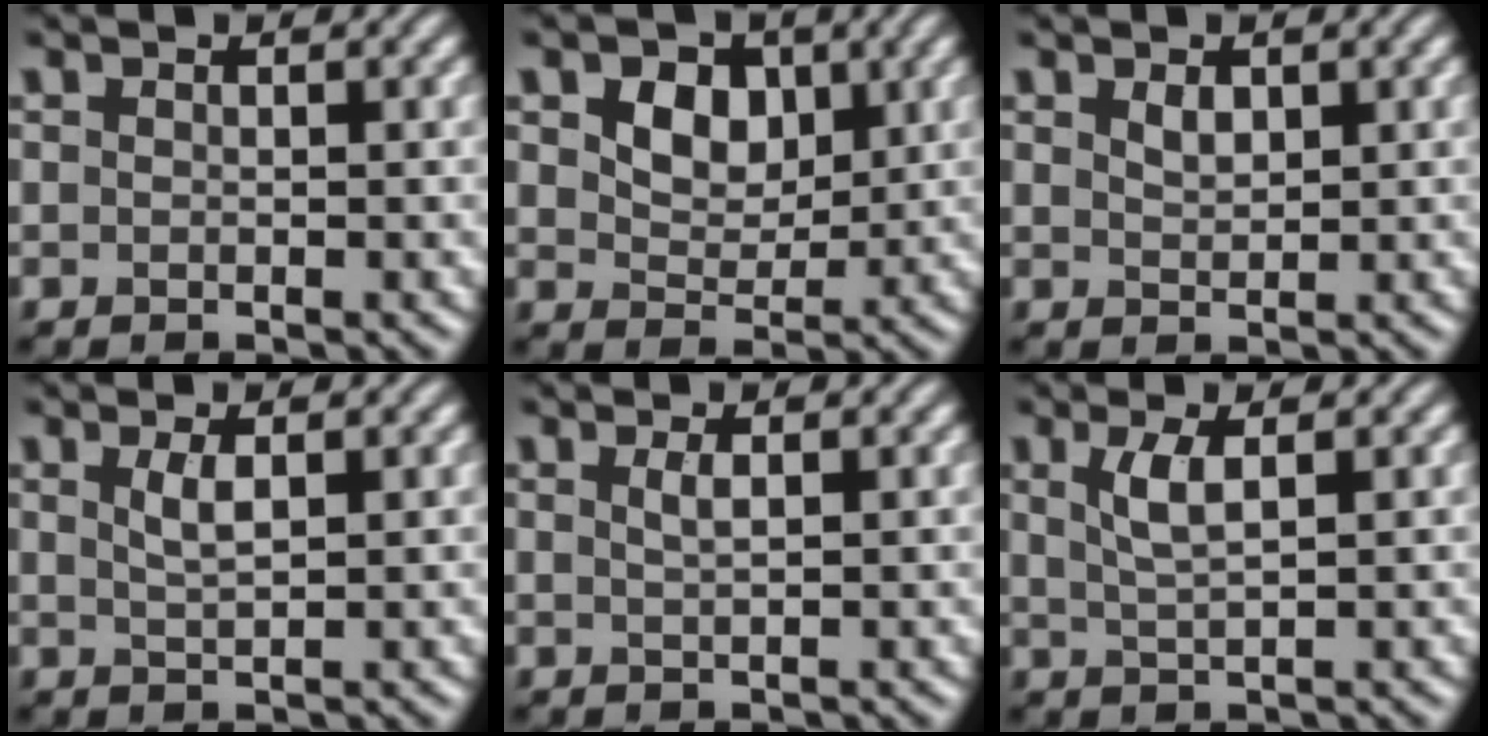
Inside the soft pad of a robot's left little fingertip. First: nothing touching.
{"total": 4.7, "force": [1.8, 3.3, 2.8], "torque": [-0.057, -0.003, 0.022]}
{"total": 1.3, "force": [0.8, 0.7, 0.8], "torque": [-0.016, 0.000, 0.017]}
{"total": 1.6, "force": [0.7, 0.4, 1.4], "torque": [-0.031, 0.000, 0.015]}
{"total": 1.1, "force": [0.4, 0.3, 1.0], "torque": [-0.018, 0.003, 0.008]}
{"total": 2.5, "force": [0.9, 0.7, 2.3], "torque": [-0.048, -0.001, 0.019]}